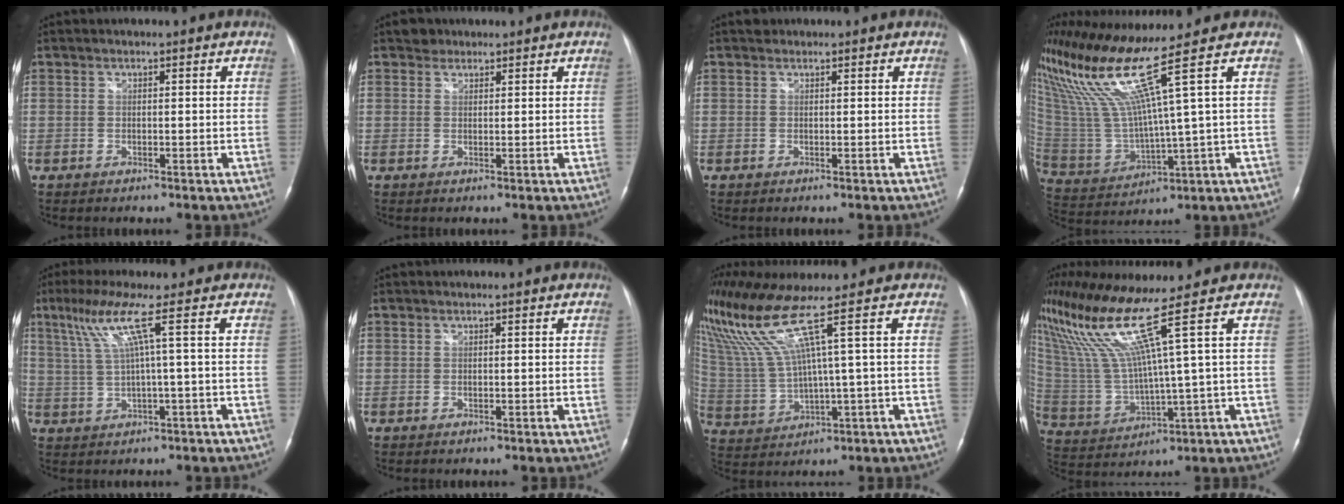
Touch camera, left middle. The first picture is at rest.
{"total": 1.7, "force": [1.3, 1.2, 0.0], "torque": [0.003, 0.005, 0.015]}
{"total": 0.7, "force": [0.6, 0.4, 0.0], "torque": [-0.001, 0.005, 0.007]}
{"total": 14.6, "force": [8.9, -3.0, 11.2], "torque": [-0.226, -0.007, 0.176]}
{"total": 6.6, "force": [2.4, -1.7, 5.9], "torque": [-0.124, 0.018, 0.056]}
{"total": 0.0}
{"total": 9.9, "force": [6.2, -2.6, 7.3], "torque": [-0.161, 0.005, 0.136]}
{"total": 13.6, "force": [7.9, -2.9, 10.6], "torque": [-0.215, 0.000, 0.157]}